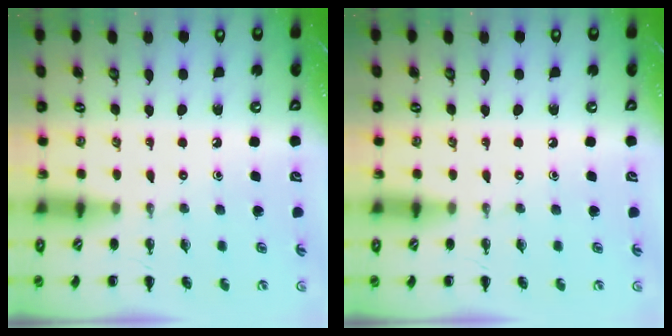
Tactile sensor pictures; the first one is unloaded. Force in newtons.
{"total": 0.0}